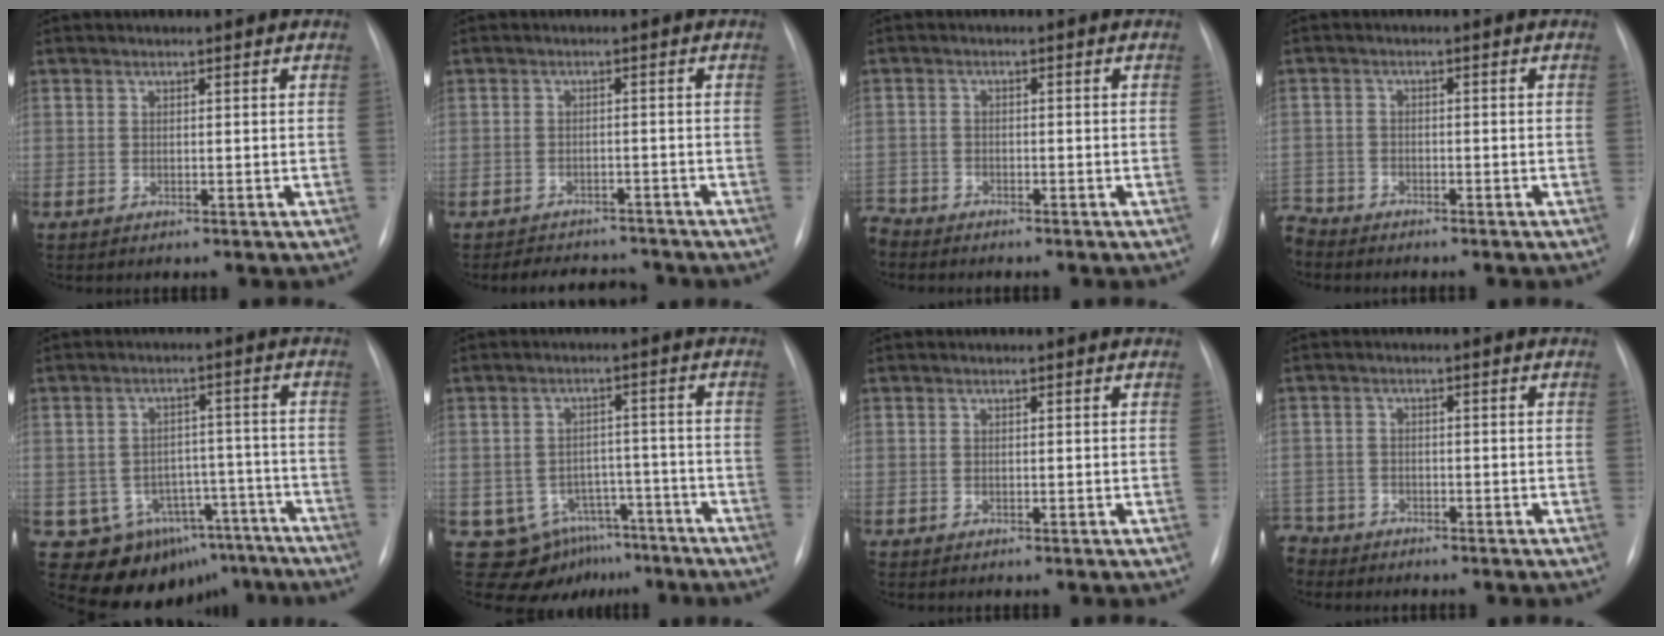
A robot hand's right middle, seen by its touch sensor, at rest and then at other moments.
{"total": 5.4, "force": [-5.1, 1.1, 1.5], "torque": [-0.022, -0.006, -0.073]}
{"total": 4.0, "force": [-3.8, 1.3, 0.4], "torque": [-0.001, -0.006, -0.068]}
{"total": 4.6, "force": [-4.3, 1.5, 0.4], "torque": [-0.001, -0.008, -0.080]}
{"total": 12.8, "force": [-8.4, 9.3, 2.6], "torque": [-0.021, 0.054, -0.096]}
{"total": 9.1, "force": [-6.1, 6.7, 0.9], "torque": [-0.002, 0.036, -0.078]}
{"total": 0.0}
{"total": 5.4, "force": [-4.6, 2.8, -0.1], "torque": [0.003, -0.003, -0.086]}